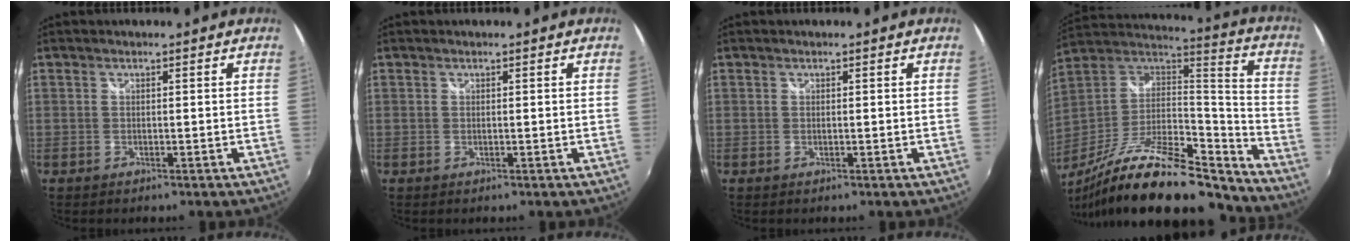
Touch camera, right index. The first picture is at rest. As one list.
[{"total": 0.0}, {"total": 0.0}, {"total": 26.4, "force": [-19.5, 7.5, 16.3], "torque": [-0.277, -0.027, -0.320]}]